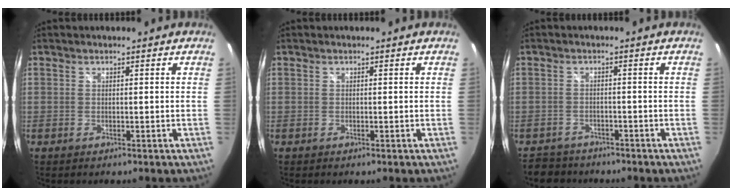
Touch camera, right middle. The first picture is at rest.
{"total": 0.0}
{"total": 5.5, "force": [-4.7, 2.8, 0.8], "torque": [-0.032, 0.000, -0.075]}